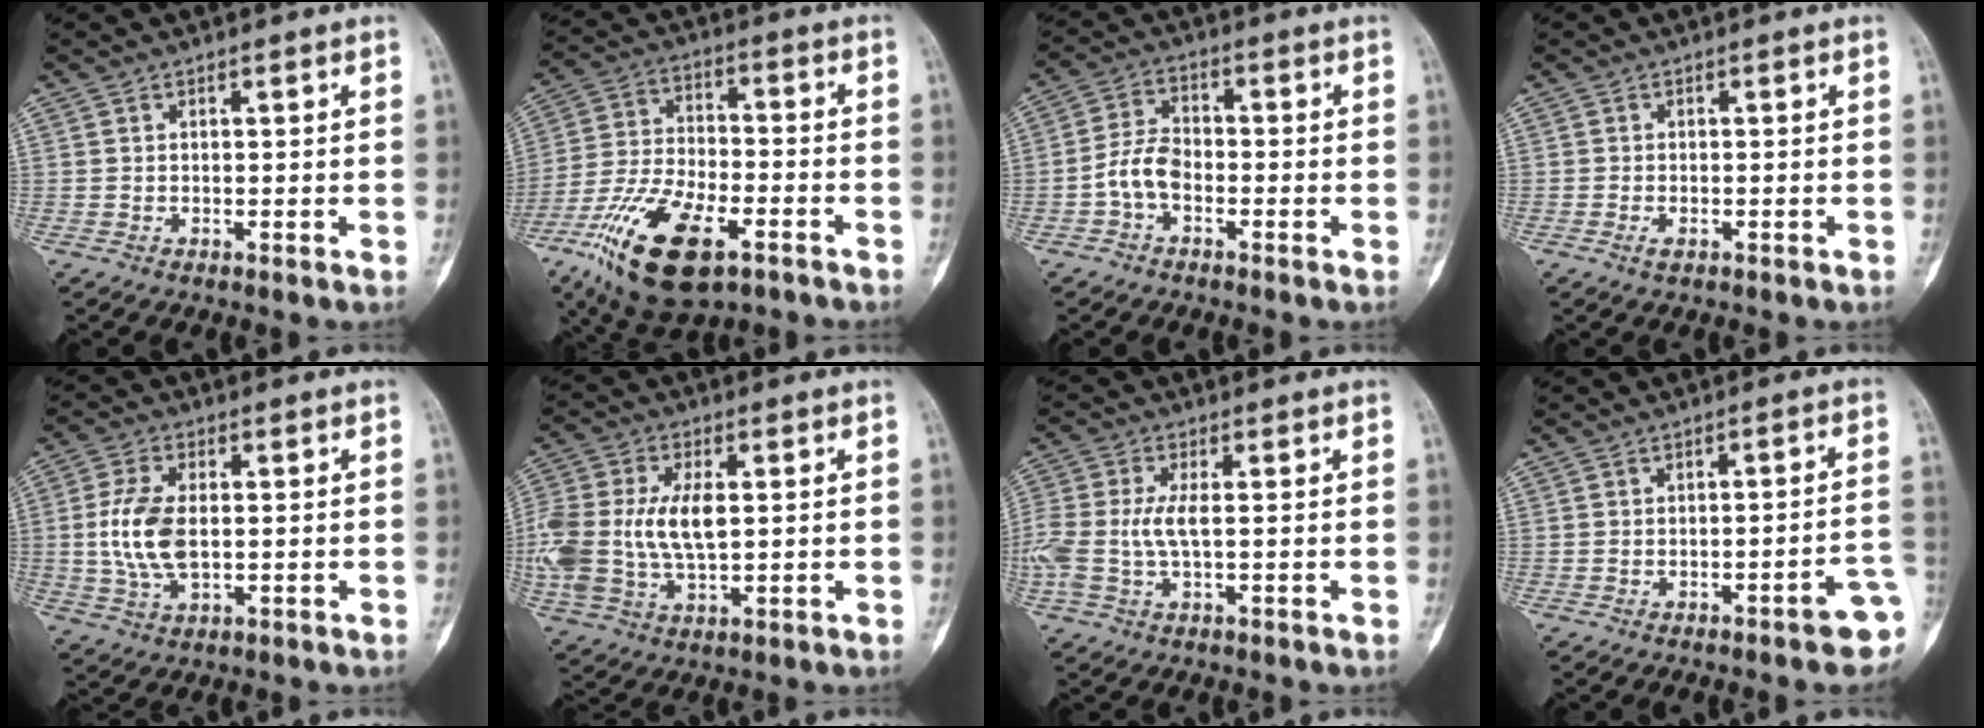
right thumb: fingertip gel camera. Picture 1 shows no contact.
{"total": 19.3, "force": [-9.8, 8.4, 14.3], "torque": [-0.277, 0.032, -0.171]}
{"total": 5.9, "force": [-2.2, 3.6, 4.1], "torque": [-0.074, 0.025, -0.051]}
{"total": 1.4, "force": [-0.7, 0.6, 1.1], "torque": [-0.023, 0.002, -0.014]}
{"total": 9.8, "force": [0.0, 5.3, 8.2], "torque": [-0.172, -0.004, 0.003]}
{"total": 17.3, "force": [0.8, 9.9, 14.1], "torque": [-0.340, 0.000, 0.021]}
{"total": 8.1, "force": [-0.3, 3.6, 7.2], "torque": [-0.195, 0.009, -0.004]}
{"total": 6.5, "force": [-3.2, 1.2, 5.5], "torque": [-0.056, 0.027, -0.036]}